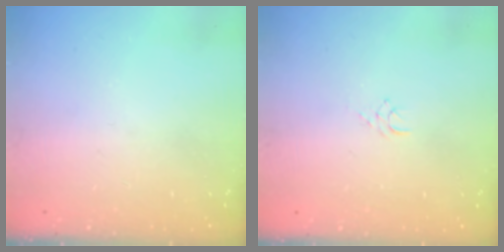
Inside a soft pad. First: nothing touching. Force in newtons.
{"total": 5.0, "press": 4.9, "slide": 0.3}